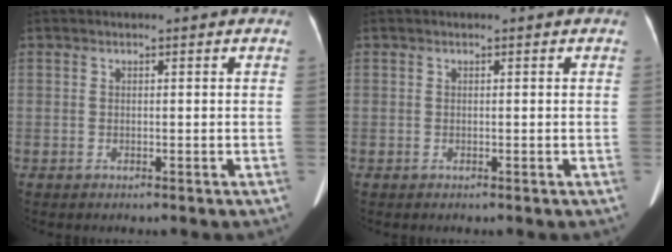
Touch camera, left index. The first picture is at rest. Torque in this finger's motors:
{"motor_torque": [0.04, 0.04, 0.00, 0.00]}